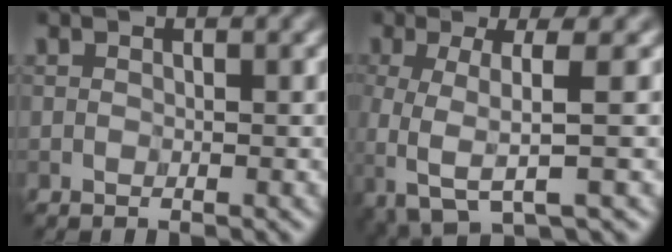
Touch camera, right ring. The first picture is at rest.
{"total": 5.0, "force": [-1.3, 1.3, 4.6], "torque": [-0.089, -0.014, -0.030]}